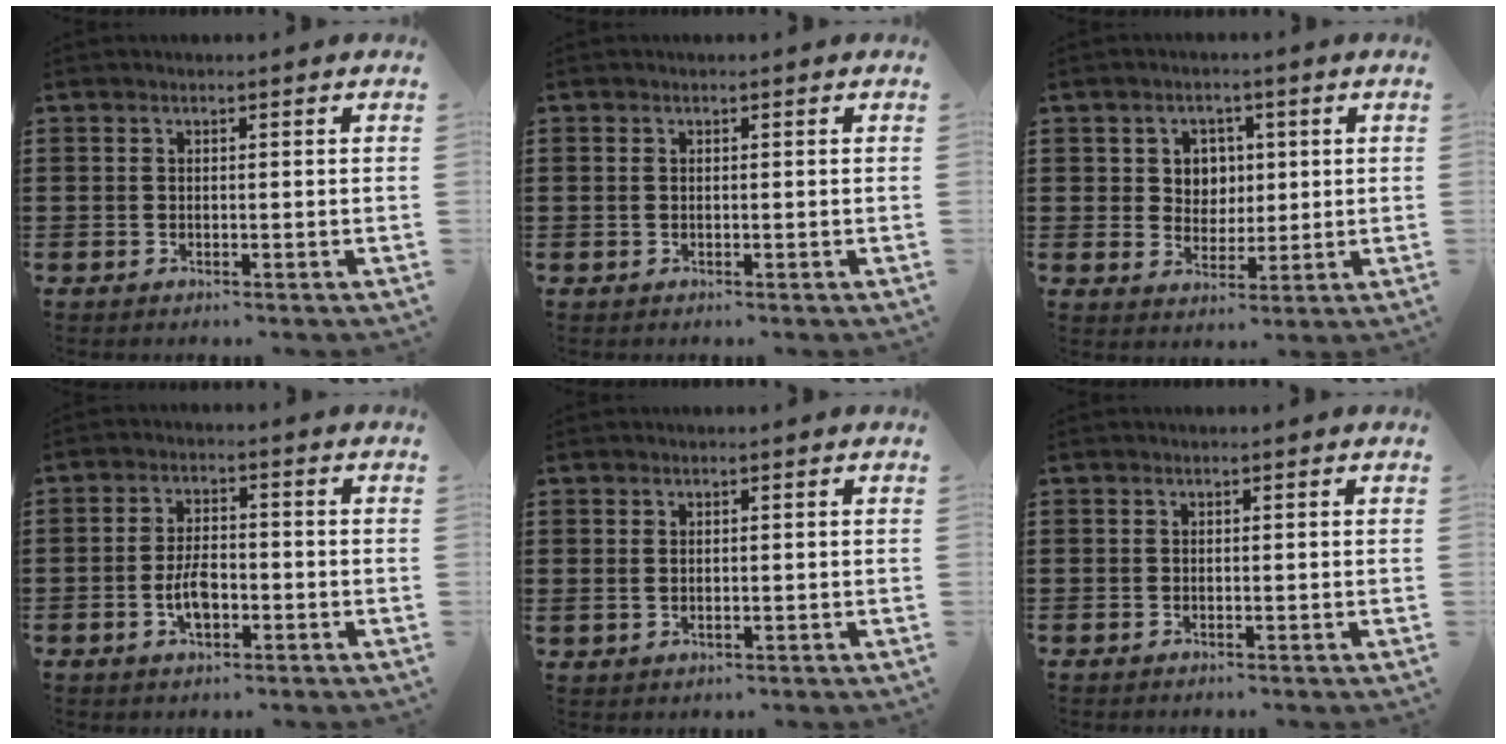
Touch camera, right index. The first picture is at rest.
{"total": 0.5, "force": [0.1, 0.3, 0.4], "torque": [-0.010, 0.001, 0.001]}
{"total": 4.2, "force": [1.2, 3.9, 1.1], "torque": [-0.033, 0.012, 0.017]}
{"total": 4.9, "force": [-1.4, 2.4, 4.0], "torque": [-0.092, 0.000, -0.031]}
{"total": 0.7, "force": [0.2, 0.3, 0.6], "torque": [-0.012, 0.003, 0.003]}
{"total": 0.0}